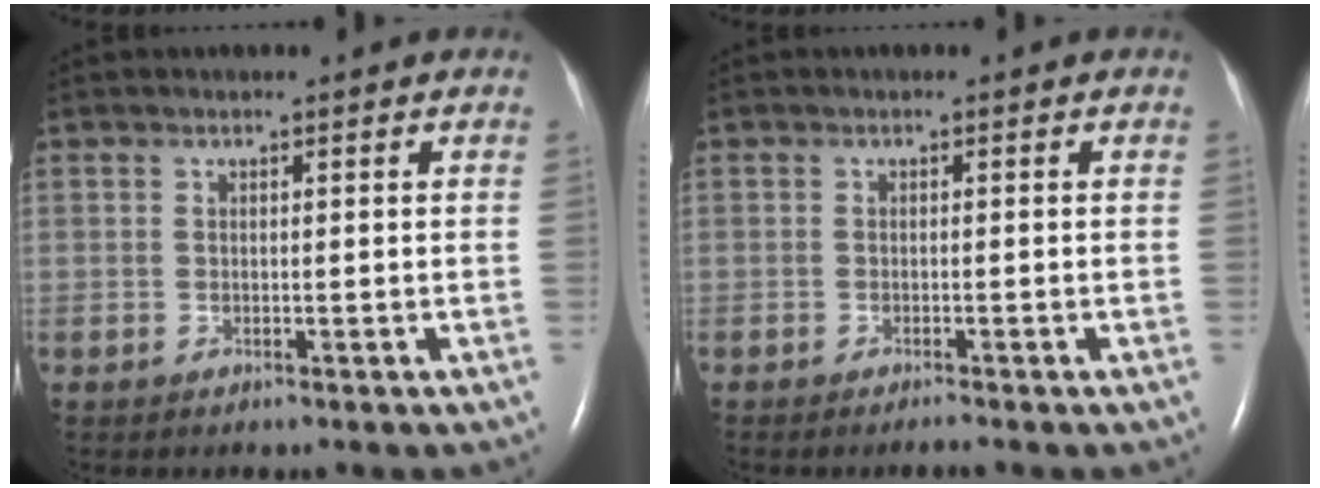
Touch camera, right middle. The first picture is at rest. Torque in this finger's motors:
{"motor_torque": [-0.07, -0.15, 0.05, 0.01]}